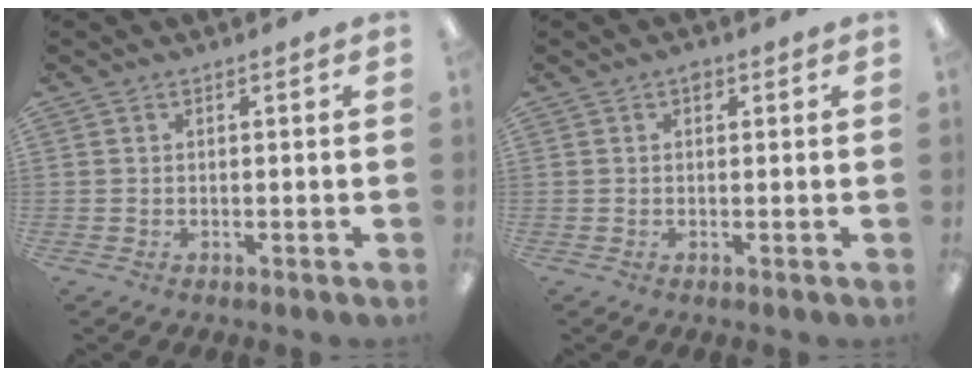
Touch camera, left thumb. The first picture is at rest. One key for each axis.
{"total": 1.4, "fx": 0.7, "fy": 0.8, "fz": 0.9, "tx": -0.010, "ty": 0.001, "tz": 0.009}